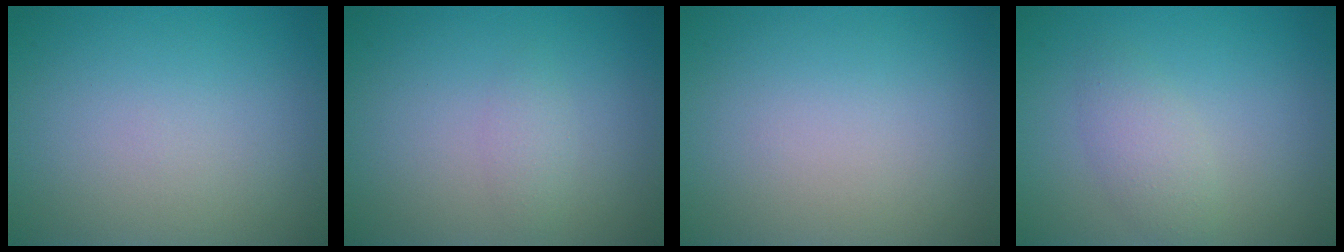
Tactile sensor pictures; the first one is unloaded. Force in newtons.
{"total": 1.2, "press": 1.2, "slide": 0.1}
{"total": 0.0}
{"total": 2.1, "press": 2.1, "slide": 0.2}